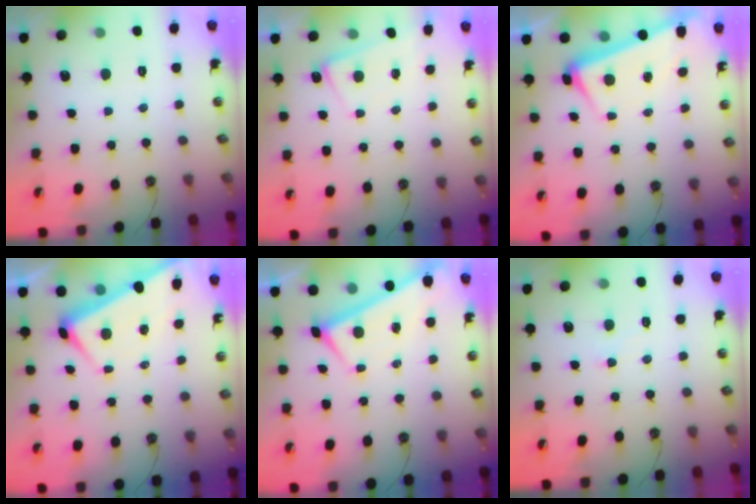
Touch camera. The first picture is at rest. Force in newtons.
{"total": 1.3, "press": 1.2, "slide": 0.4}
{"total": 3.3, "press": 3.1, "slide": 1.1}
{"total": 2.8, "press": 2.8, "slide": 0.6}
{"total": 0.0}
{"total": 0.9, "press": 0.9, "slide": 0.3}